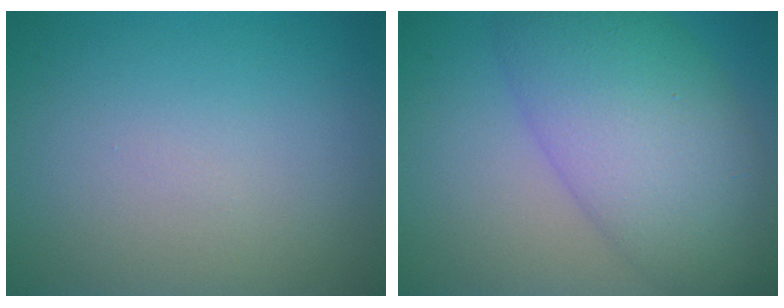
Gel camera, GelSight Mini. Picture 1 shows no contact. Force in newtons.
{"total": 9.7, "press": 9.7, "slide": 0.3}